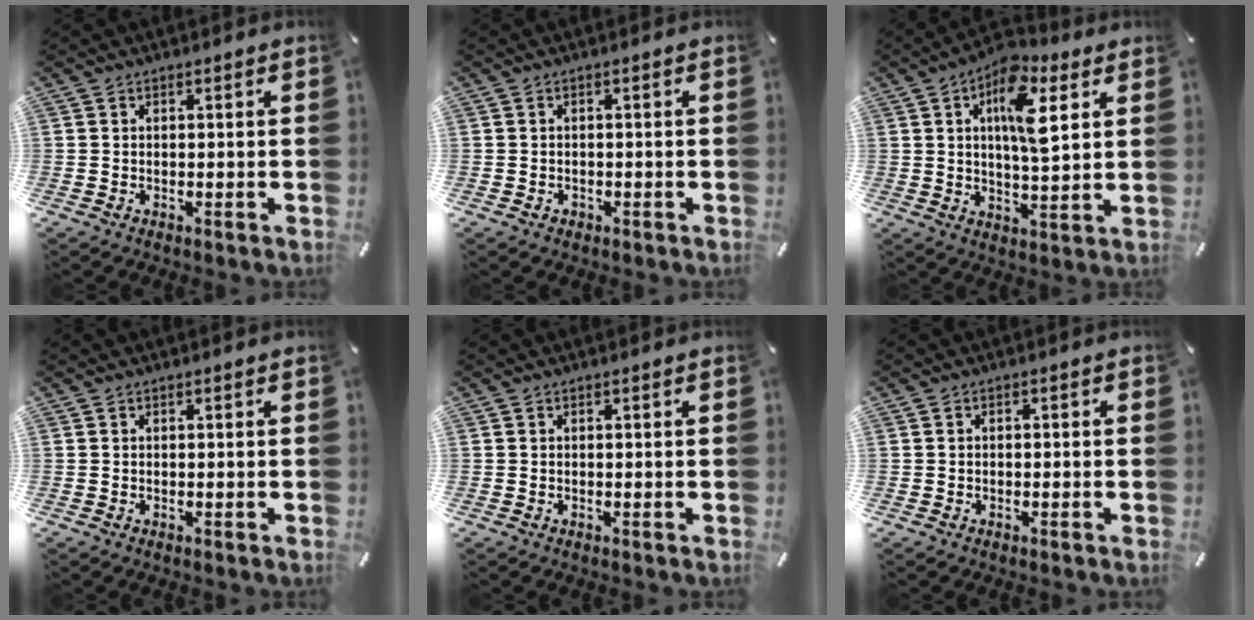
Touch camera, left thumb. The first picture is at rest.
{"total": 1.0, "force": [-0.5, 0.8, 0.3], "torque": [-0.008, 0.003, -0.013]}
{"total": 12.9, "force": [5.3, 5.4, 10.4], "torque": [-0.166, -0.011, 0.087]}
{"total": 0.0}
{"total": 0.0}
{"total": 0.9, "force": [-0.5, 0.5, 0.4], "torque": [-0.009, 0.003, -0.012]}